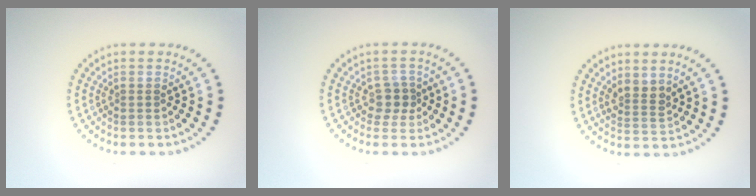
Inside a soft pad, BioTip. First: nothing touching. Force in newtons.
{"total": 2.0, "press": 1.6, "slide": 1.1}
{"total": 2.1, "press": 1.7, "slide": 1.2}